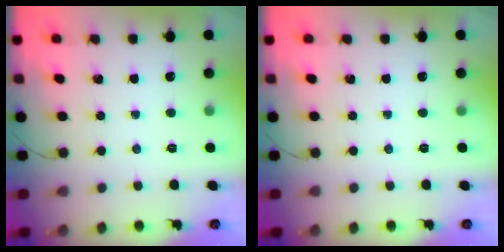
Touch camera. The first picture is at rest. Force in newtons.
{"total": 0.0}